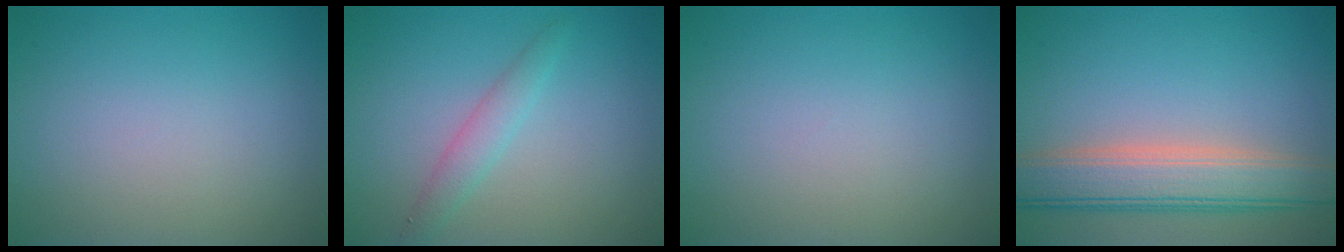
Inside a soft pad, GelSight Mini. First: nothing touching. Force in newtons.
{"total": 1.9, "press": 1.9, "slide": 0.1}
{"total": 0.0}
{"total": 6.3, "press": 6.3, "slide": 0.4}